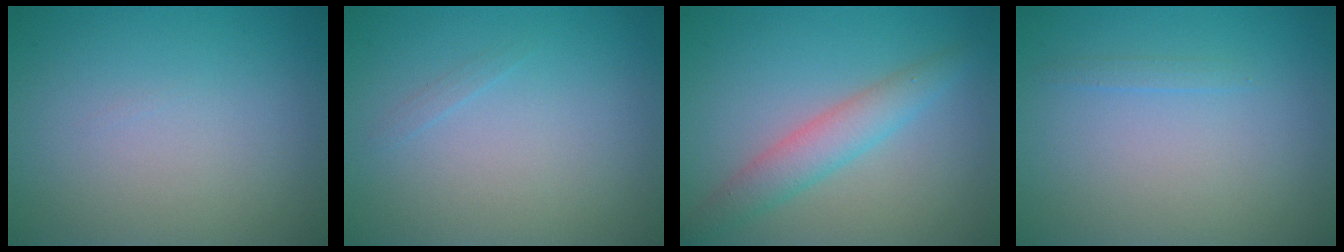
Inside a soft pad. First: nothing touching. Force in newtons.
{"total": 0.5, "press": 0.5, "slide": 0.0}
{"total": 3.3, "press": 3.3, "slide": 0.0}
{"total": 0.6, "press": 0.6, "slide": 0.1}